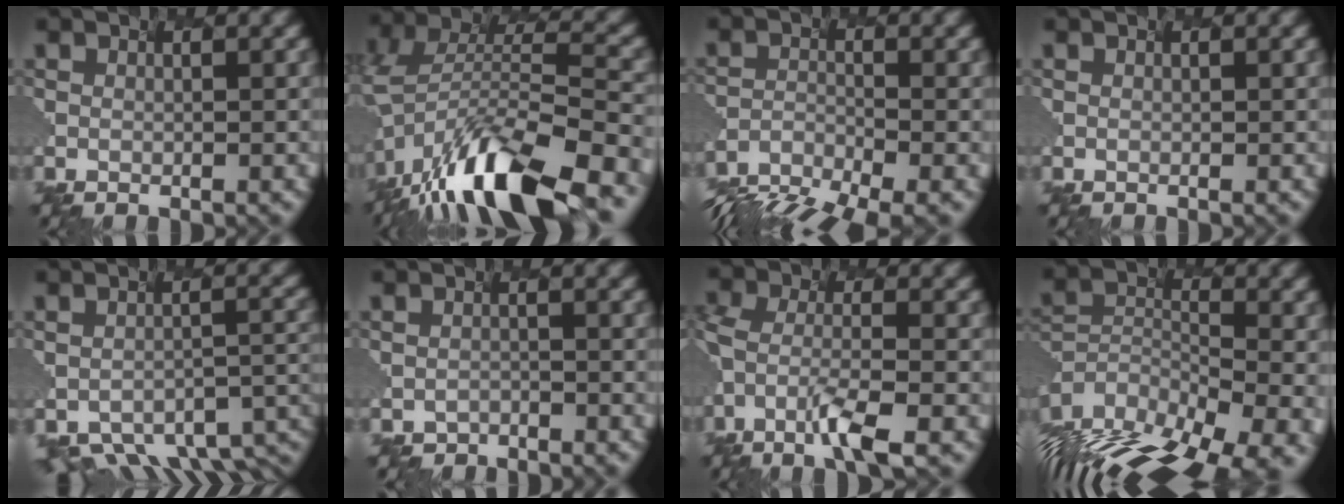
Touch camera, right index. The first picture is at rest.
{"total": 13.3, "force": [-9.0, 4.5, 8.7], "torque": [-0.181, 0.012, -0.156]}
{"total": 11.3, "force": [-10.7, 1.8, 3.1], "torque": [-0.073, -0.026, -0.160]}
{"total": 0.0}
{"total": 6.8, "force": [-5.8, 1.9, 3.0], "torque": [-0.050, -0.019, -0.073]}
{"total": 2.1, "force": [-1.7, -0.2, -1.2], "torque": [0.009, -0.001, -0.025]}
{"total": 4.5, "force": [-3.0, 1.0, 3.1], "torque": [-0.081, -0.003, -0.057]}
{"total": 12.9, "force": [-8.9, 5.1, 7.9], "torque": [-0.151, 0.013, -0.124]}